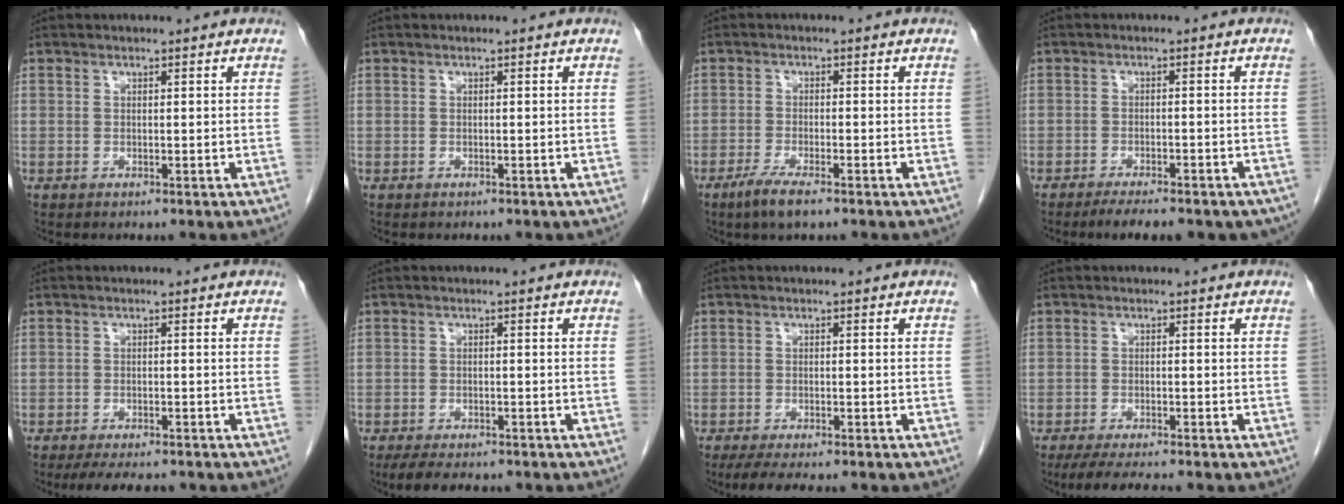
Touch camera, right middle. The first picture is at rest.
{"total": 0.0}
{"total": 4.6, "force": [-3.1, 0.6, 3.3], "torque": [-0.070, -0.011, -0.054]}
{"total": 10.8, "force": [-8.8, 2.9, 5.4], "torque": [-0.061, 0.000, -0.109]}
{"total": 7.2, "force": [-6.1, 1.8, 3.4], "torque": [-0.044, -0.007, -0.089]}
{"total": 7.0, "force": [-5.8, 2.1, 3.3], "torque": [-0.048, -0.009, -0.082]}
{"total": 6.7, "force": [-5.5, 1.3, 3.6], "torque": [-0.050, -0.012, -0.083]}
{"total": 6.7, "force": [-5.6, 0.7, 3.5], "torque": [-0.052, -0.015, -0.090]}